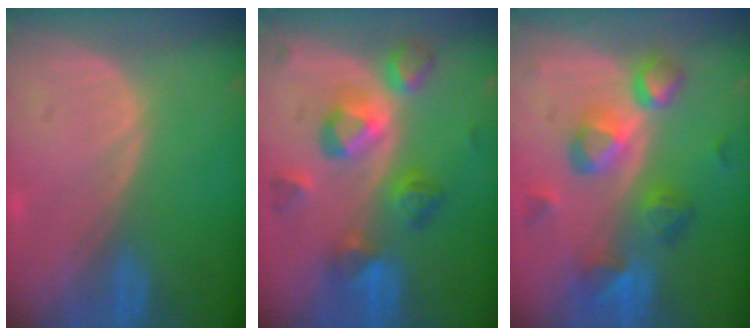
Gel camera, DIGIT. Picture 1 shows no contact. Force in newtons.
{"total": 8.4, "press": 8.4, "slide": 0.3}
{"total": 9.4, "press": 8.4, "slide": 4.3}